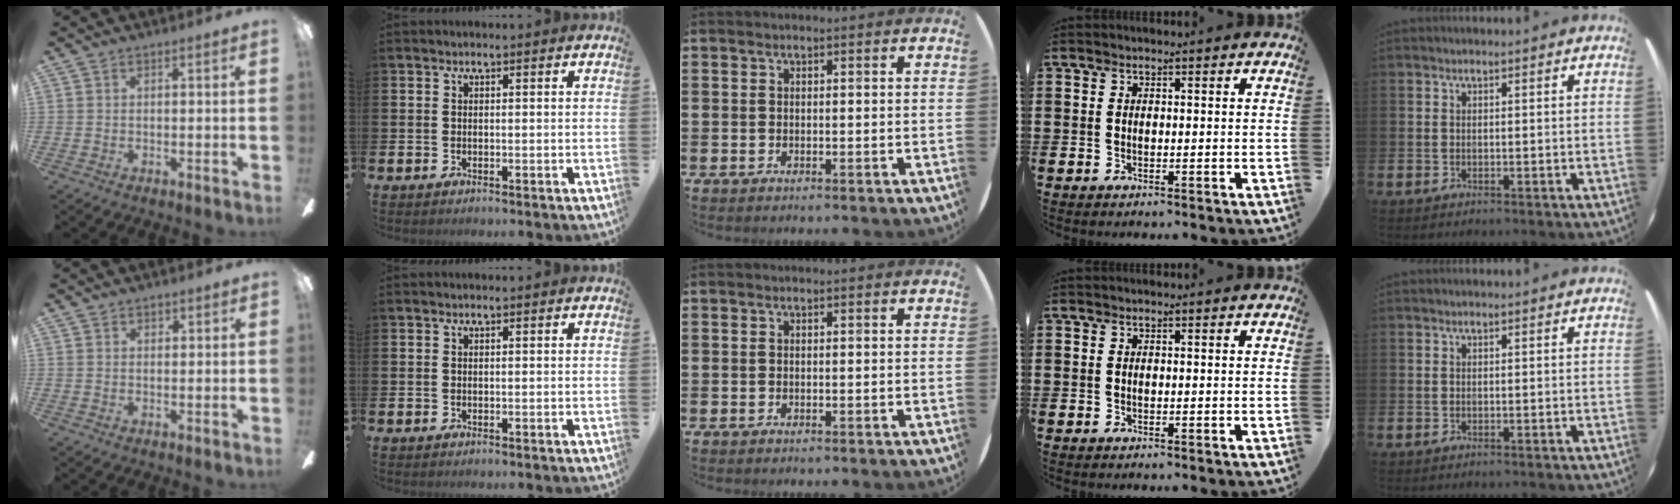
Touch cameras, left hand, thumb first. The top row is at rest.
{"thumb": {"total": 1.2, "force": [1.0, 0.8, 0.2], "torque": [0.011, -0.007, 0.015]}}